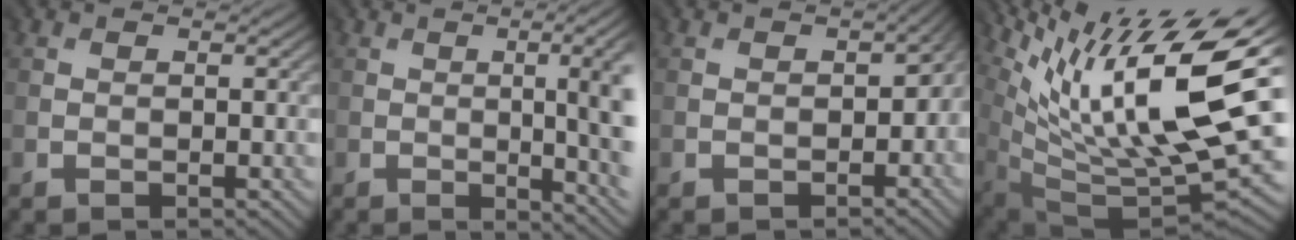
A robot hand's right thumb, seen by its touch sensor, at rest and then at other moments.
{"total": 8.8, "force": [-1.1, 2.9, 8.3], "torque": [-0.080, 0.008, -0.016]}
{"total": 3.2, "force": [-1.3, 2.1, 2.1], "torque": [-0.014, -0.009, -0.008]}
{"total": 15.4, "force": [6.8, 4.0, 13.2], "torque": [-0.258, 0.010, 0.127]}